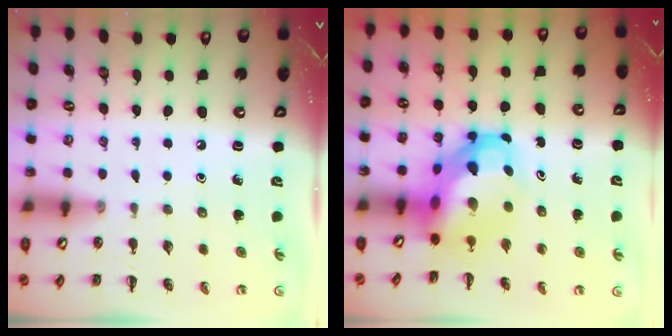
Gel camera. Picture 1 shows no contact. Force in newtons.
{"total": 7.0, "press": 6.7, "slide": 1.8}